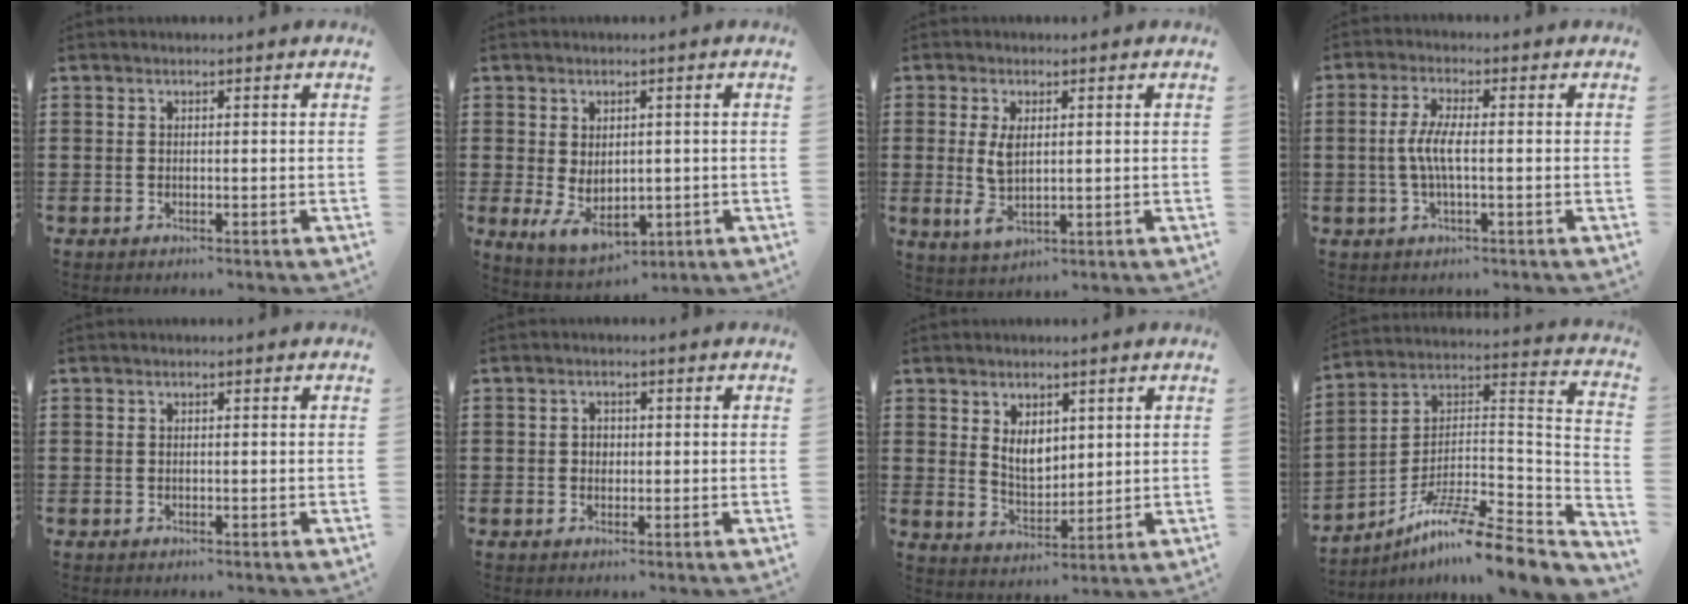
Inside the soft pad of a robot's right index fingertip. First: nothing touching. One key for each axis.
{"total": 5.2, "fx": -0.8, "fy": 3.5, "fz": 3.7, "tx": -0.079, "ty": 0.001, "tz": -0.017}
{"total": 4.6, "fx": 0.6, "fy": 2.0, "fz": 4.1, "tx": -0.098, "ty": -0.001, "tz": 0.006}
{"total": 4.6, "fx": -0.6, "fy": 1.0, "fz": 4.5, "tx": -0.110, "ty": -0.008, "tz": -0.023}
{"total": 0.0}
{"total": 1.3, "fx": 0.0, "fy": 1.2, "fz": 0.6, "tx": -0.014, "ty": 0.006, "tz": -0.001}
{"total": 4.8, "fx": 2.2, "fy": 3.1, "fz": 3.0, "tx": -0.051, "ty": 0.002, "tz": 0.037}
{"total": 11.5, "fx": -9.2, "fy": 1.1, "fz": 6.9, "tx": -0.105, "ty": 0.009, "tz": -0.175}